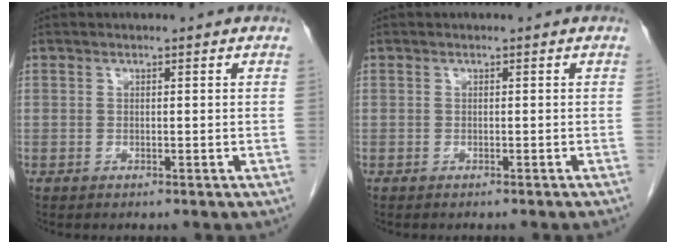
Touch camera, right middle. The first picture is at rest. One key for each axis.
{"total": 1.2, "fx": -1.1, "fy": -0.2, "fz": 0.6, "tx": -0.005, "ty": 0.002, "tz": -0.012}